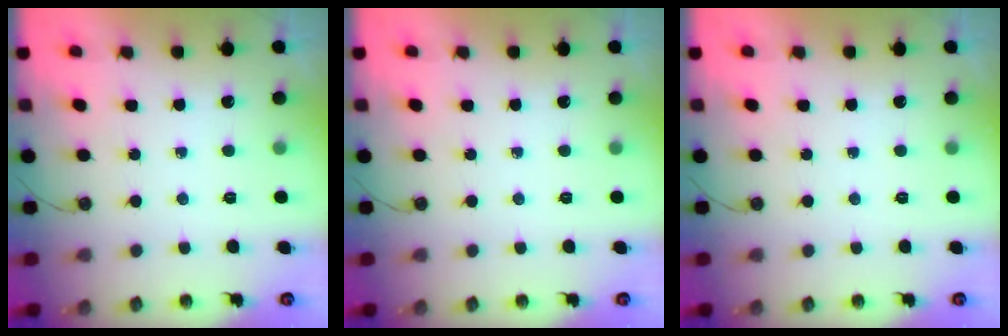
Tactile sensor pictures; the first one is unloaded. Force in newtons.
{"total": 0.0}
{"total": 0.0}